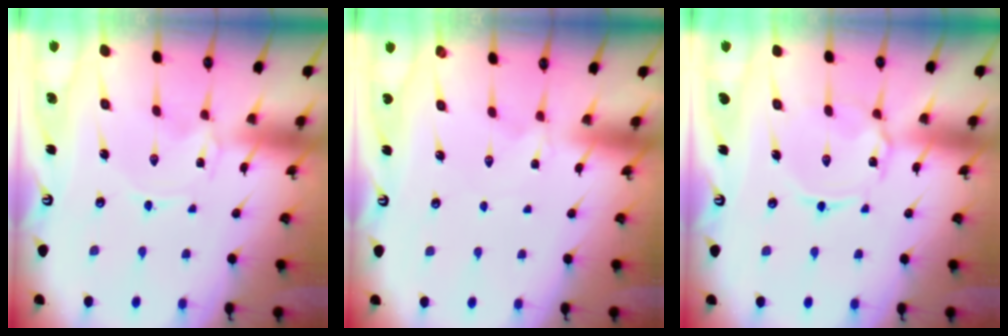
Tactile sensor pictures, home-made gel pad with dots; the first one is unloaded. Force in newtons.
{"total": 0.6, "press": 0.5, "slide": 0.2}
{"total": 5.6, "press": 5.6, "slide": 0.2}